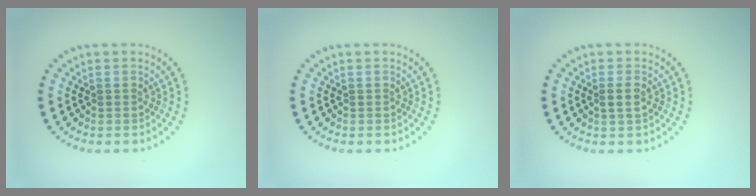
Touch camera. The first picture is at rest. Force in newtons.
{"total": 0.0}
{"total": 1.2, "press": 1.0, "slide": 0.5}